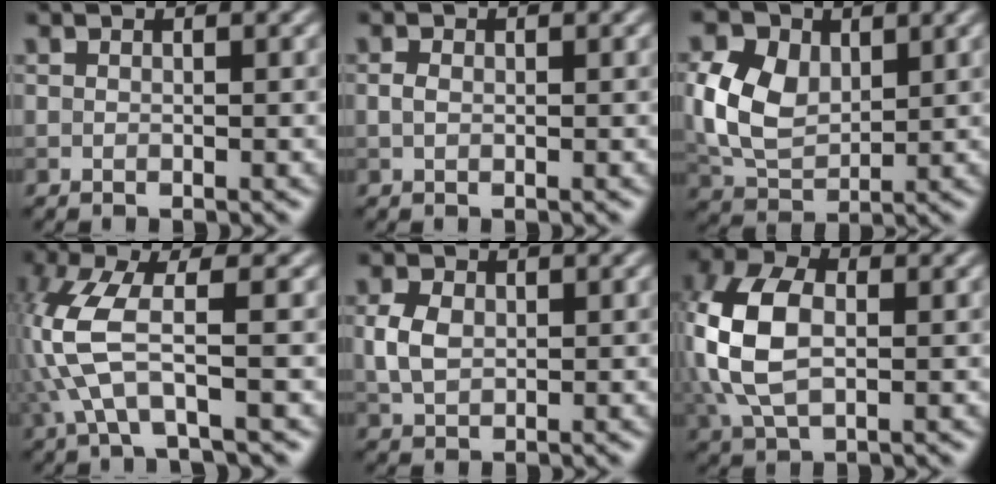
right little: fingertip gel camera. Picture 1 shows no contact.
{"total": 0.9, "force": [0.0, 0.6, 0.6], "torque": [-0.013, 0.001, 0.000]}
{"total": 6.6, "force": [1.3, 4.6, 4.5], "torque": [-0.108, 0.004, 0.022]}
{"total": 6.0, "force": [-1.0, 1.4, 5.7], "torque": [-0.149, 0.005, -0.019]}
{"total": 2.9, "force": [0.3, 2.1, 2.0], "torque": [-0.048, 0.002, 0.005]}
{"total": 8.3, "force": [0.4, 5.3, 6.4], "torque": [-0.166, 0.006, 0.003]}